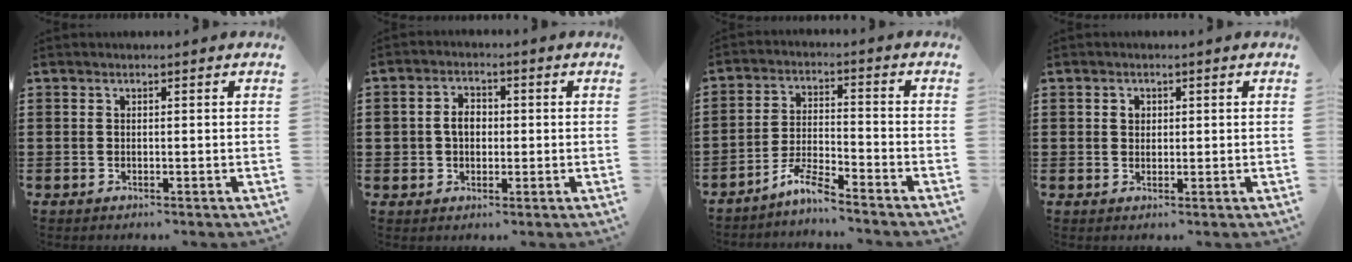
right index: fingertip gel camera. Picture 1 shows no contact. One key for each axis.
{"total": 3.4, "fx": 0.0, "fy": 2.8, "fz": 2.0, "tx": -0.046, "ty": 0.010, "tz": -0.003}
{"total": 5.3, "fx": -4.8, "fy": 0.1, "fz": 2.2, "tx": -0.062, "ty": -0.005, "tz": -0.098}
{"total": 1.4, "fx": 0.4, "fy": 1.2, "fz": 0.7, "tx": -0.016, "ty": 0.006, "tz": 0.009}